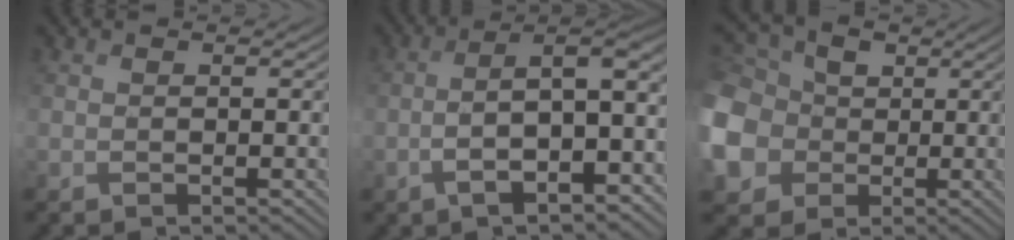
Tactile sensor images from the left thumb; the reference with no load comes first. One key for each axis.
{"total": 10.1, "fx": -2.5, "fy": 3.8, "fz": 9.0, "tx": -0.153, "ty": 0.006, "tz": -0.039}
{"total": 12.7, "fx": -0.5, "fy": 11.1, "fz": 6.2, "tx": -0.229, "ty": -0.022, "tz": -0.020}